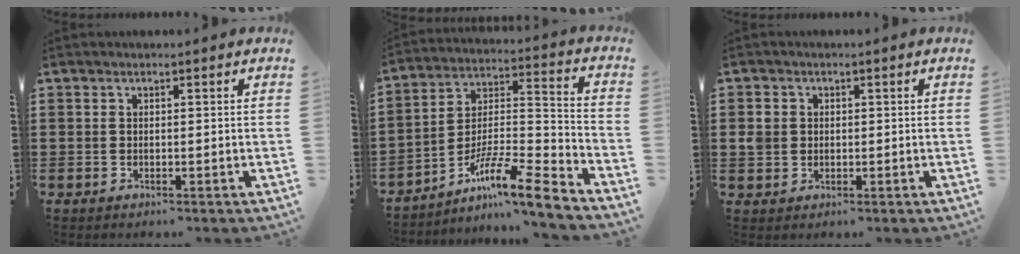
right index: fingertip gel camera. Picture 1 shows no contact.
{"total": 10.5, "force": [-8.0, 1.0, 6.7], "torque": [-0.110, 0.006, -0.157]}
{"total": 2.4, "force": [0.0, 2.2, 0.9], "torque": [-0.026, 0.010, -0.002]}